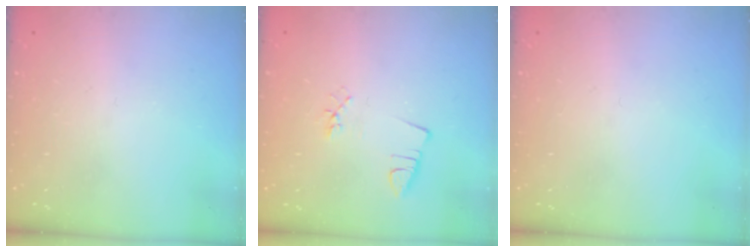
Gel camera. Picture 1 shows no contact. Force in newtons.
{"total": 2.4, "press": 2.0, "slide": 1.4}
{"total": 0.0}